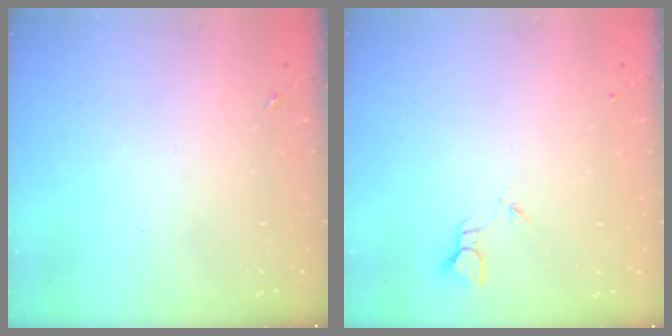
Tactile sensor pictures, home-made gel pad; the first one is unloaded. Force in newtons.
{"total": 1.9, "press": 1.9, "slide": 0.1}